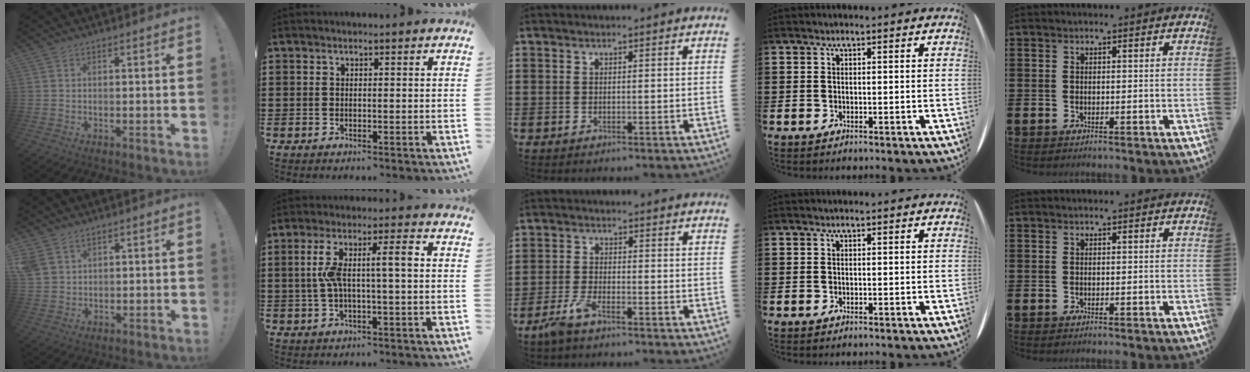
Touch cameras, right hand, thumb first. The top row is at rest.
{"thumb": {"total": 4.7, "force": [3.0, 3.0, 1.9], "torque": [-0.042, -0.007, 0.063]}, "index": {"total": 7.3, "force": [0.4, 1.6, 7.1], "torque": [-0.140, 0.005, -0.002]}, "middle": {"total": 4.0, "force": [-2.8, 1.0, 2.7], "torque": [-0.071, 0.000, -0.059]}}